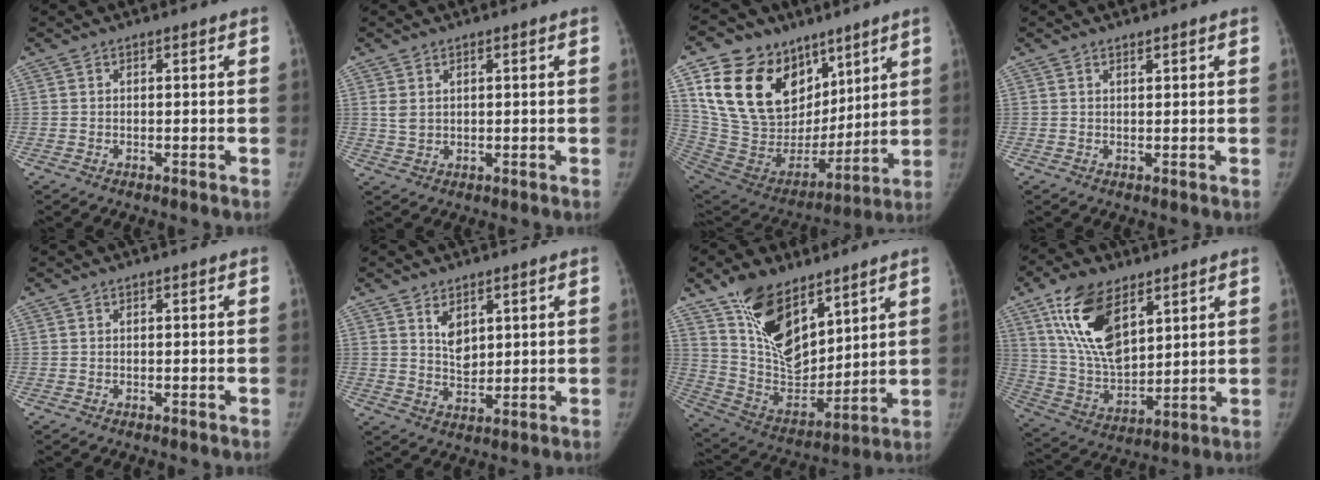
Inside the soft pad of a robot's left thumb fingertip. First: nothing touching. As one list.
[{"total": 2.6, "force": [1.2, 1.8, 1.5], "torque": [-0.026, -0.005, 0.033]}, {"total": 26.3, "force": [13.0, 17.9, 14.2], "torque": [-0.220, -0.016, 0.255]}, {"total": 1.0, "force": [0.8, 0.3, 0.5], "torque": [-0.004, -0.006, 0.015]}, {"total": 0.0}, {"total": 5.0, "force": [2.5, 3.0, 3.1], "torque": [-0.034, -0.024, 0.052]}, {"total": 19.3, "force": [11.8, 10.2, 11.4], "torque": [-0.154, -0.063, 0.231]}, {"total": 17.5, "force": [9.1, 8.9, 12.0], "torque": [-0.196, -0.039, 0.180]}]